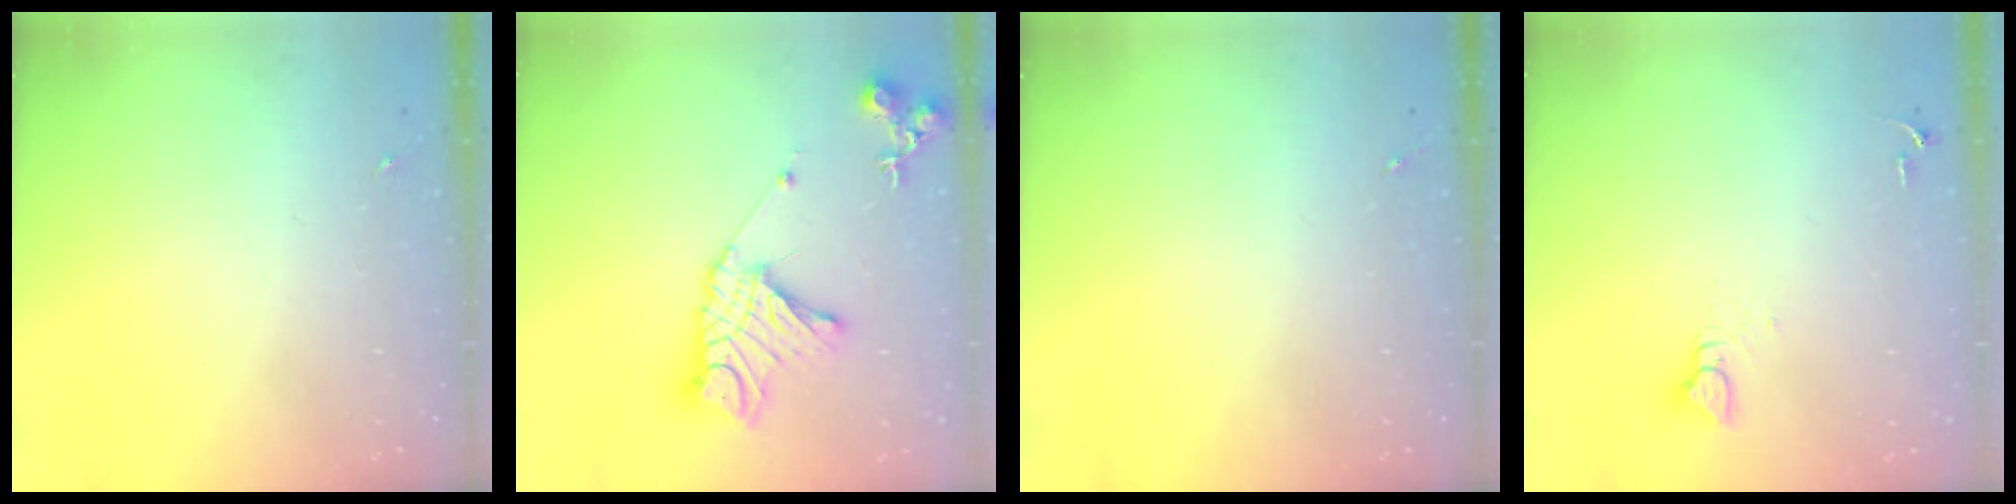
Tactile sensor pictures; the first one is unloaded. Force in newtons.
{"total": 17.0, "press": 16.9, "slide": 1.3}
{"total": 0.0}
{"total": 3.9, "press": 3.8, "slide": 0.5}